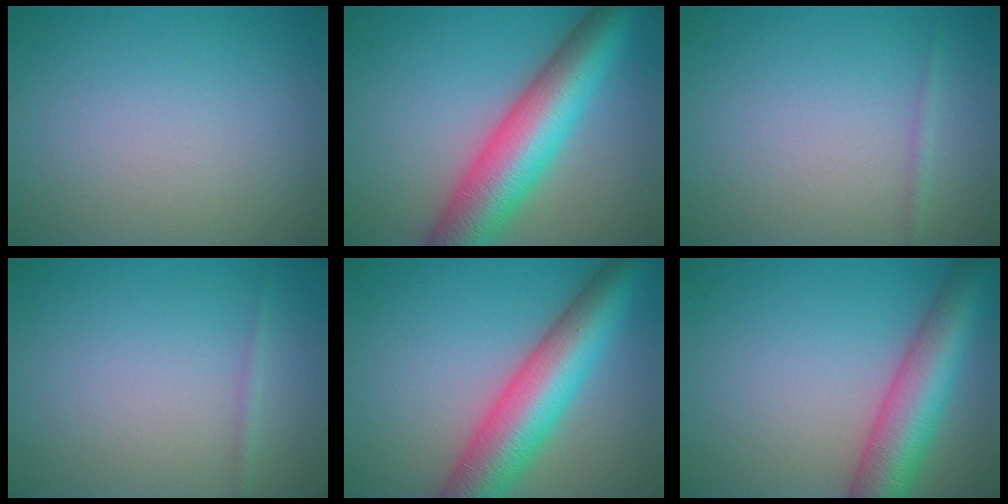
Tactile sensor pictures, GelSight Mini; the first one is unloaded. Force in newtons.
{"total": 9.9, "press": 9.9, "slide": 0.3}
{"total": 0.8, "press": 0.8, "slide": 0.0}
{"total": 0.8, "press": 0.8, "slide": 0.0}
{"total": 9.6, "press": 9.6, "slide": 0.1}
{"total": 7.8, "press": 7.8, "slide": 0.4}